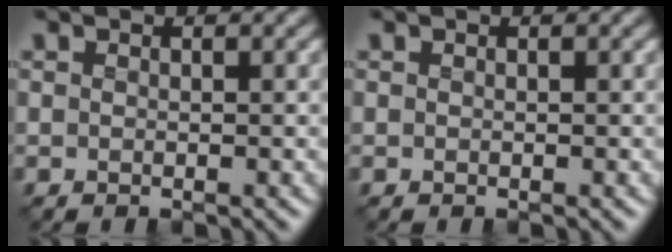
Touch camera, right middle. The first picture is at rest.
{"total": 0.0}